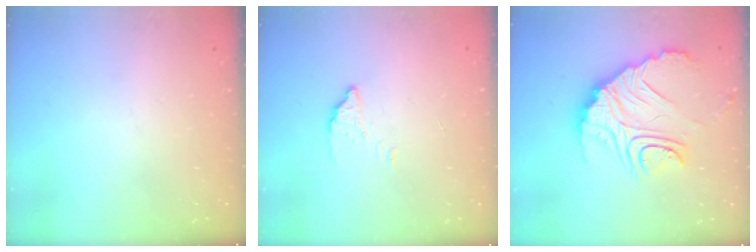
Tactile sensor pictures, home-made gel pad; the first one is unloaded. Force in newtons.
{"total": 2.7, "press": 2.7, "slide": 0.2}
{"total": 15.8, "press": 15.7, "slide": 1.6}